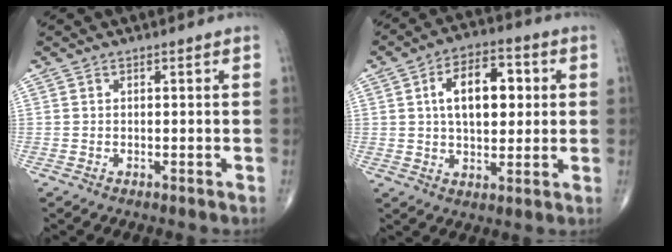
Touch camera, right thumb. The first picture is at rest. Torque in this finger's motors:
{"motor_torque": [0.56, 2.80, 1.32, 0.19, 0.10]}